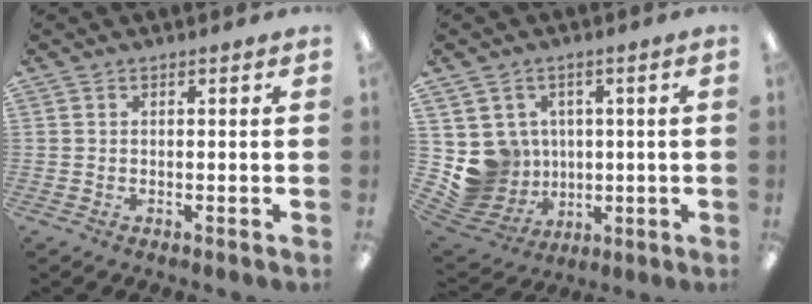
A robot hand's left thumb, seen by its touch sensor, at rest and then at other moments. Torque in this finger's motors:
{"motor_torque": [-0.02, 0.11, 0.36, -0.52, 0.00]}